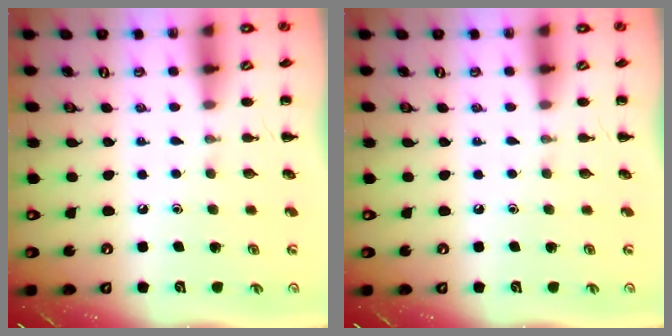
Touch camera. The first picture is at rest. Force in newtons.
{"total": 0.0}